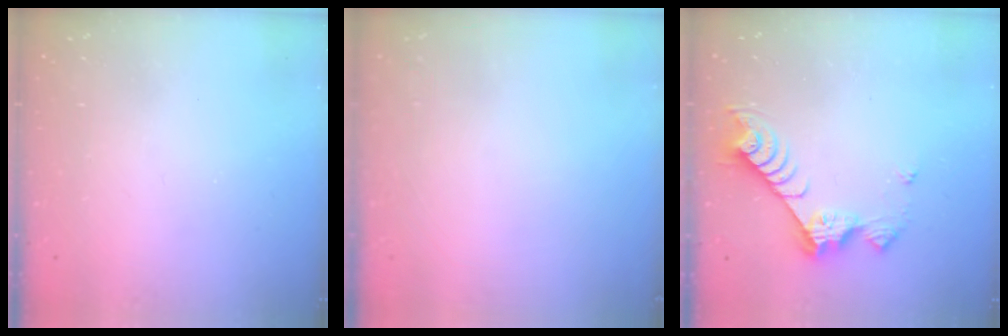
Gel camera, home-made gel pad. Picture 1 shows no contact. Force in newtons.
{"total": 0.0}
{"total": 9.3, "press": 9.3, "slide": 0.4}